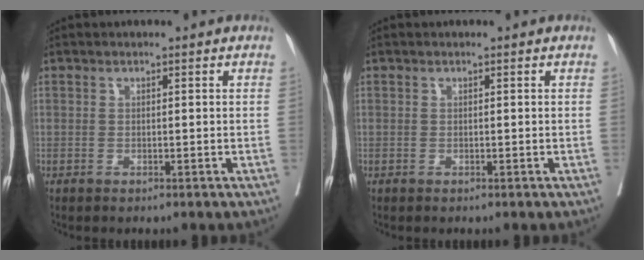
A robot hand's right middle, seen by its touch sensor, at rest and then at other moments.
{"total": 0.0}